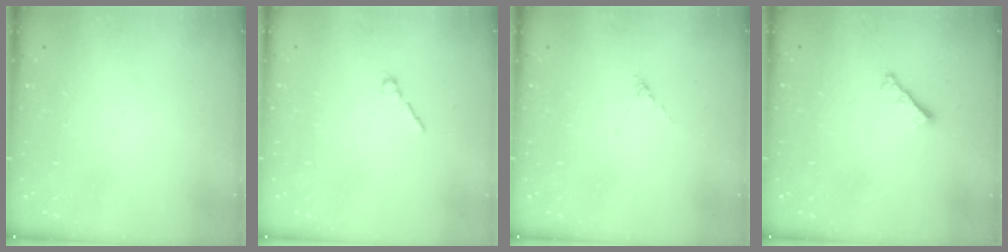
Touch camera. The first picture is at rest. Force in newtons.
{"total": 1.7, "press": 1.7, "slide": 0.5}
{"total": 0.0}
{"total": 2.8, "press": 2.7, "slide": 0.6}